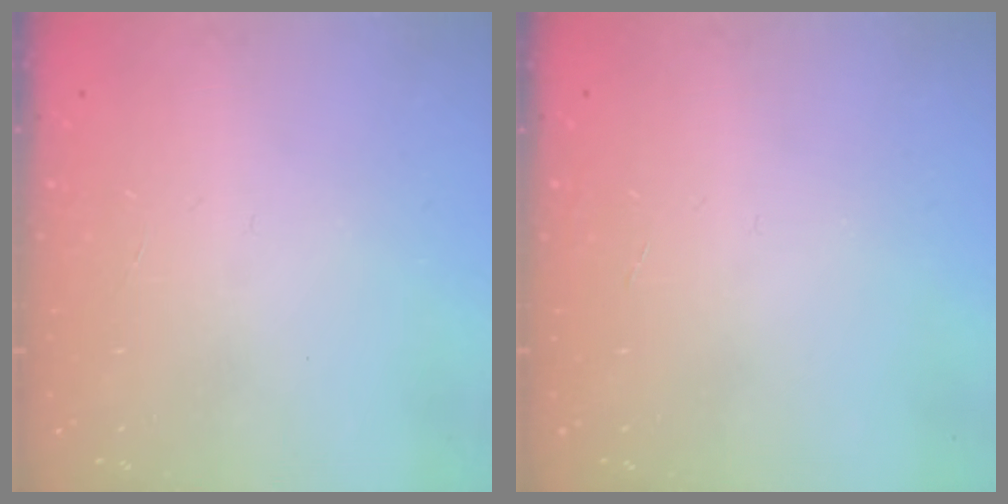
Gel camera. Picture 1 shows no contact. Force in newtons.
{"total": 0.0}